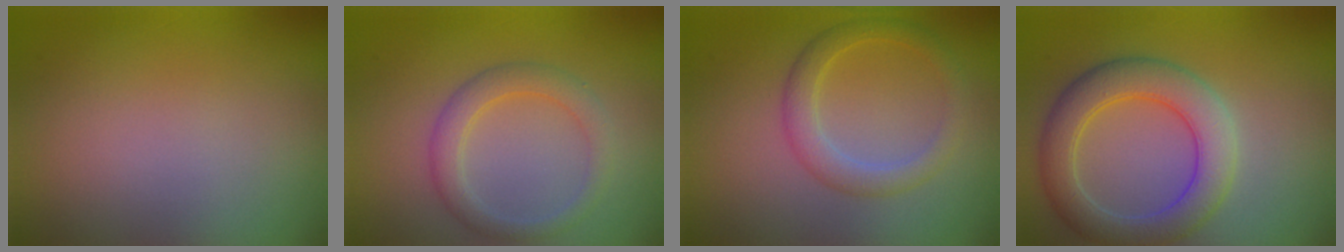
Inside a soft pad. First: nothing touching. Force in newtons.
{"total": 2.7, "press": 2.7, "slide": 0.1}
{"total": 2.8, "press": 2.8, "slide": 0.1}
{"total": 5.4, "press": 5.4, "slide": 0.3}